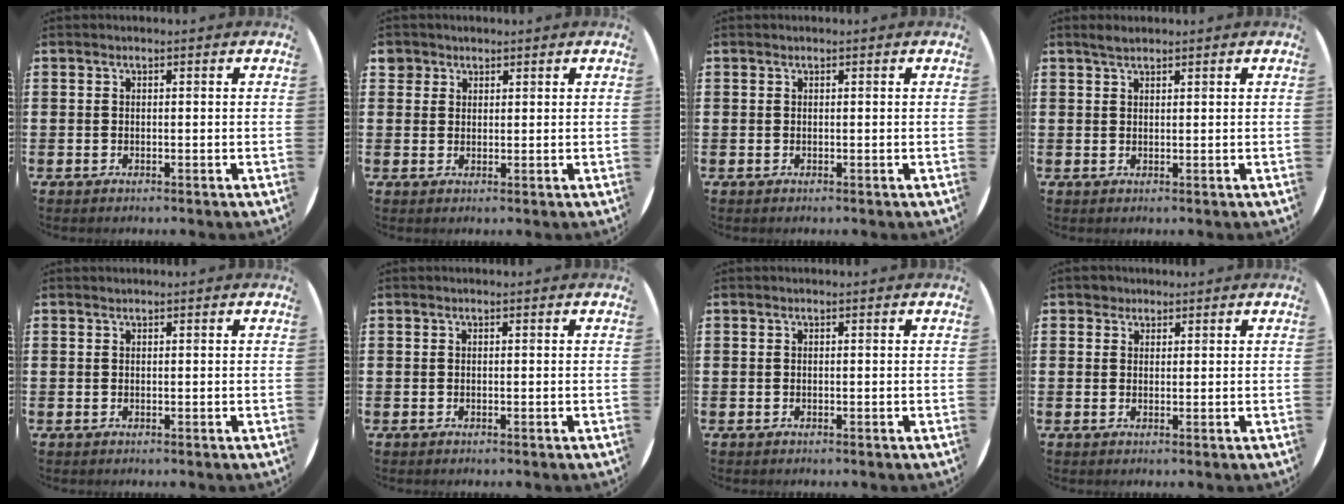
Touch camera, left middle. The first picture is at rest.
{"total": 2.2, "force": [1.7, 1.4, 0.1], "torque": [0.002, 0.003, 0.031]}
{"total": 0.0}
{"total": 1.5, "force": [1.3, 0.4, 0.5], "torque": [-0.005, 0.000, 0.023]}
{"total": 0.0}
{"total": 0.0}
{"total": 0.0}
{"total": 1.5, "force": [1.2, 0.8, 0.0], "torque": [-0.002, 0.003, 0.025]}